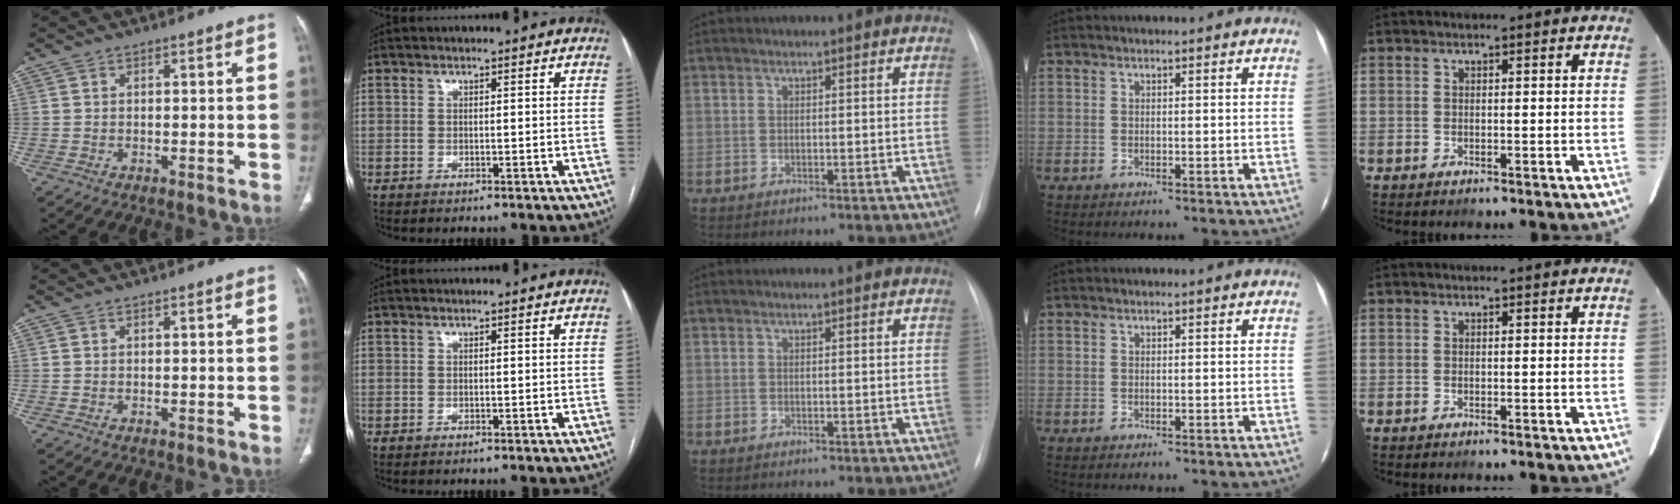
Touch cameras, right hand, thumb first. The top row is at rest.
{}